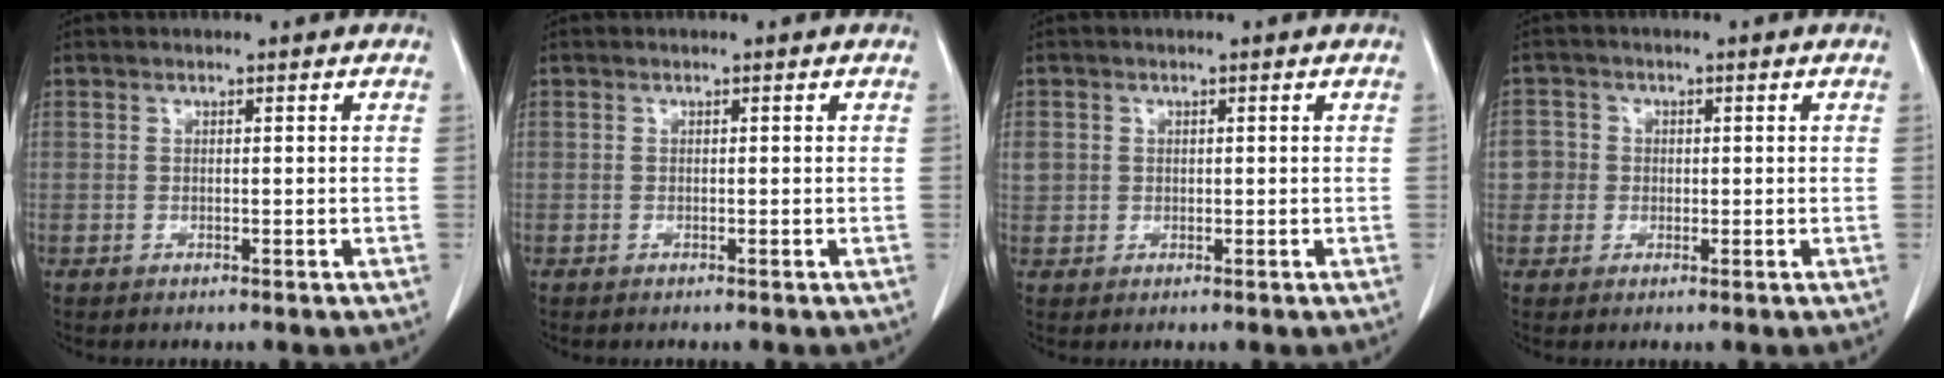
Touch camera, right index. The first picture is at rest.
{"total": 0.0}
{"total": 2.6, "force": [0.5, 2.4, 0.8], "torque": [-0.017, 0.010, 0.016]}
{"total": 3.4, "force": [0.0, 3.4, 0.2], "torque": [0.011, 0.011, -0.003]}